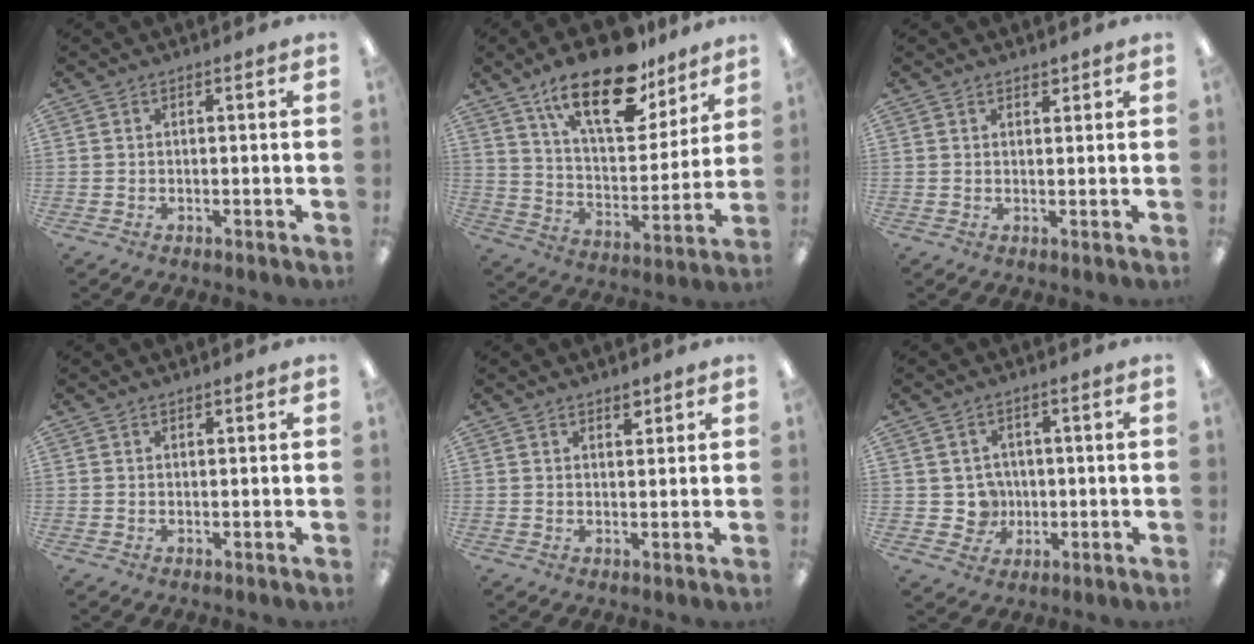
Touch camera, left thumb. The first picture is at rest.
{"total": 22.1, "force": [15.0, 9.2, 13.4], "torque": [-0.211, -0.085, 0.256]}
{"total": 1.5, "force": [1.3, 0.7, 0.3], "torque": [0.002, -0.004, 0.022]}
{"total": 0.5, "force": [0.5, 0.2, 0.1], "torque": [-0.003, 0.001, 0.009]}
{"total": 2.4, "force": [1.9, 1.2, 0.9], "torque": [-0.003, -0.008, 0.032]}
{"total": 5.1, "force": [0.2, 5.0, 0.9], "torque": [-0.015, 0.004, 0.007]}